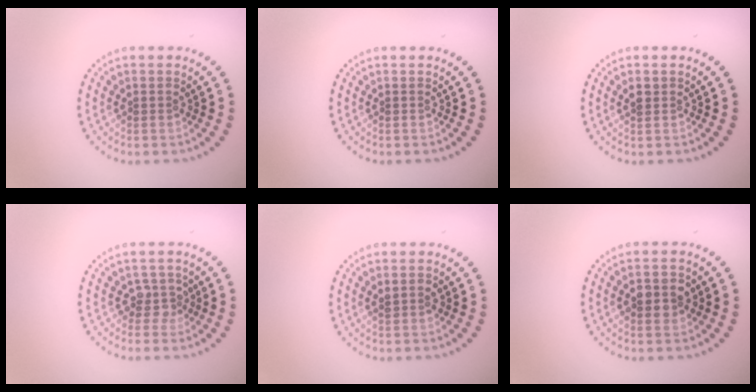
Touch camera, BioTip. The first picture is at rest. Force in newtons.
{"total": 0.0}
{"total": 1.3, "press": 1.2, "slide": 0.6}
{"total": 1.7, "press": 1.2, "slide": 1.1}
{"total": 1.1, "press": 1.1, "slide": 0.1}
{"total": 2.9, "press": 2.9, "slide": 0.1}